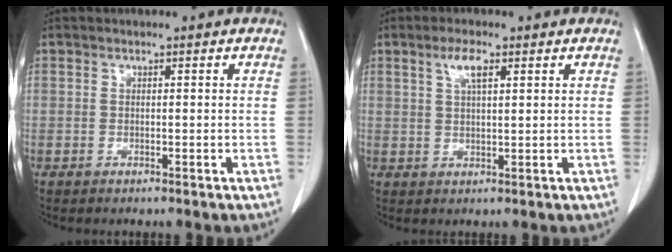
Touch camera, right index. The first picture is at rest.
{"total": 3.6, "force": [1.8, 0.9, 3.0], "torque": [-0.063, 0.006, 0.035]}